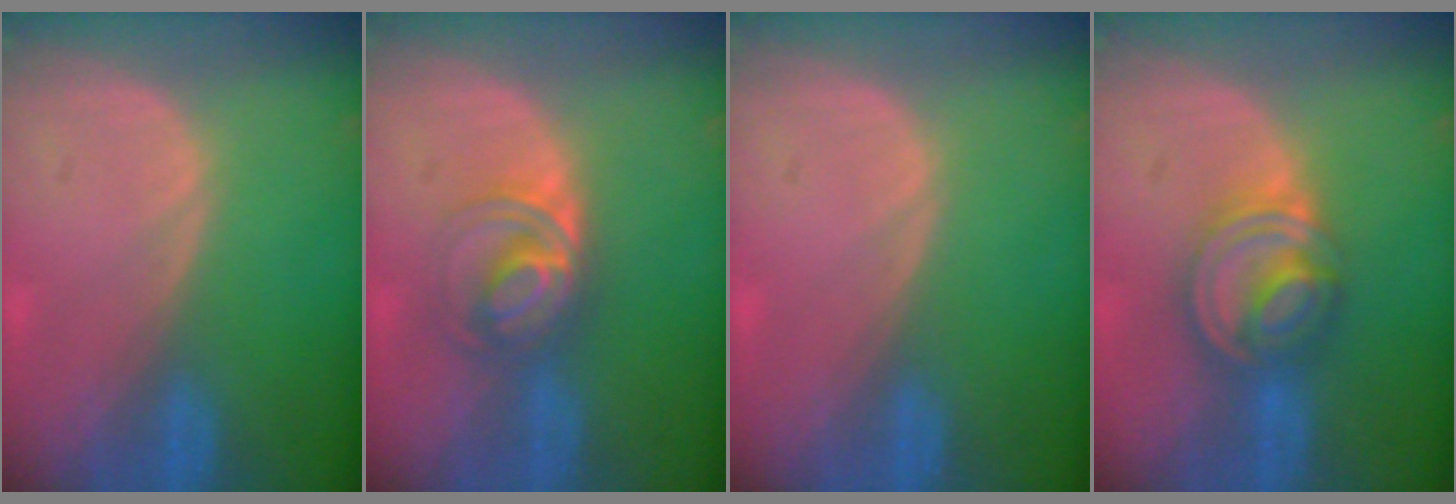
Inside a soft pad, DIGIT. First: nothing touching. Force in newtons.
{"total": 5.9, "press": 5.5, "slide": 2.1}
{"total": 0.0}
{"total": 7.6, "press": 6.6, "slide": 3.8}